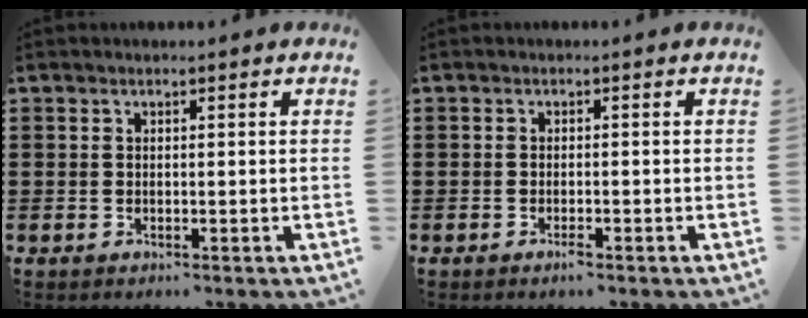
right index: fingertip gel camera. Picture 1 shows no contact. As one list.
[{"total": 1.0, "force": [-0.7, 0.1, 0.7], "torque": [-0.016, -0.006, -0.012]}]